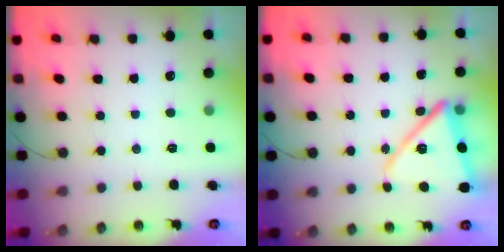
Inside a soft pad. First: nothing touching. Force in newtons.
{"total": 14.7, "press": 14.6, "slide": 1.4}